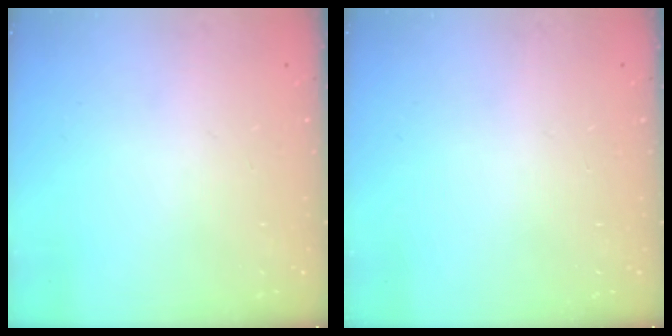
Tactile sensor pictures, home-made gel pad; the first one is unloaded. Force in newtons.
{"total": 0.0}